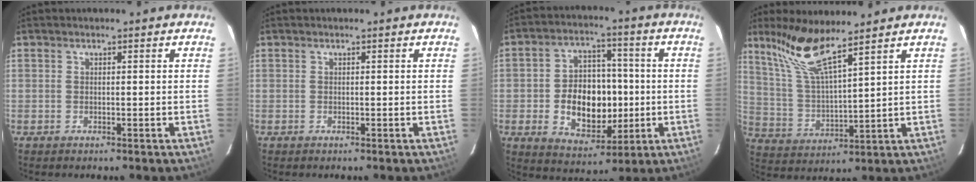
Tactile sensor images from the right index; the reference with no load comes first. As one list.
[{"total": 0.0}, {"total": 13.7, "force": [-2.1, 9.8, 9.3], "torque": [-0.189, 0.019, -0.014]}, {"total": 11.2, "force": [8.7, 0.7, 7.0], "torque": [-0.134, 0.004, 0.181]}]